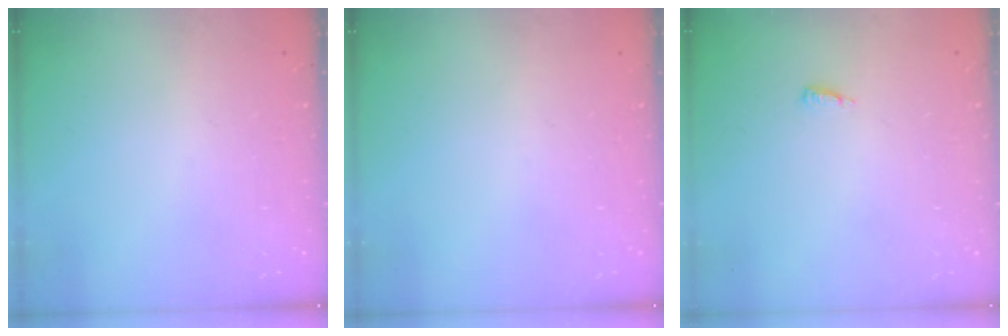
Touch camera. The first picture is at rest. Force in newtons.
{"total": 0.0}
{"total": 4.3, "press": 4.2, "slide": 1.0}